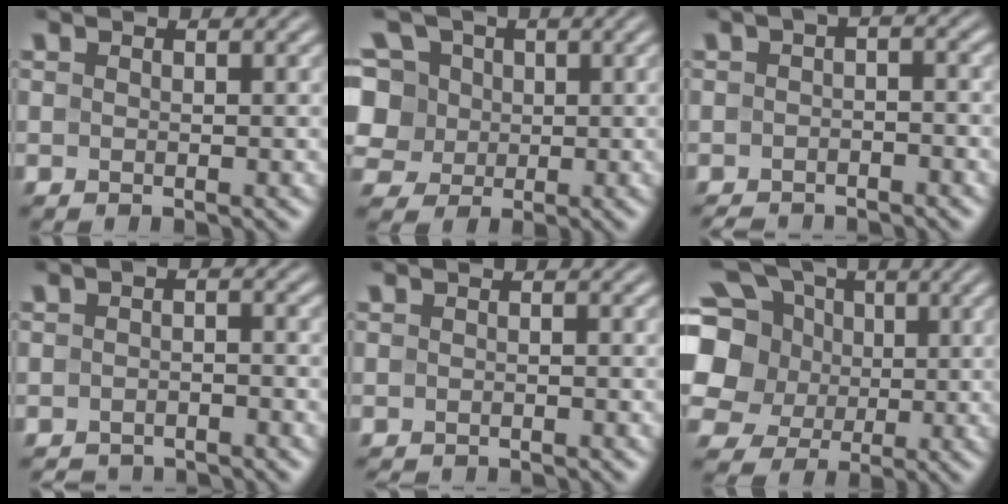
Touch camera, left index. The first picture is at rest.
{"total": 9.6, "force": [2.9, 7.9, 4.7], "torque": [-0.102, 0.032, 0.027]}
{"total": 2.8, "force": [-1.9, 1.0, 1.8], "torque": [-0.027, 0.002, -0.037]}
{"total": 2.8, "force": [-2.3, 1.1, 1.1], "torque": [-0.011, 0.001, -0.043]}
{"total": 1.7, "force": [-1.7, 0.2, 0.4], "torque": [-0.003, -0.007, -0.026]}
{"total": 11.4, "force": [2.6, 9.7, 5.5], "torque": [-0.147, 0.028, 0.019]}